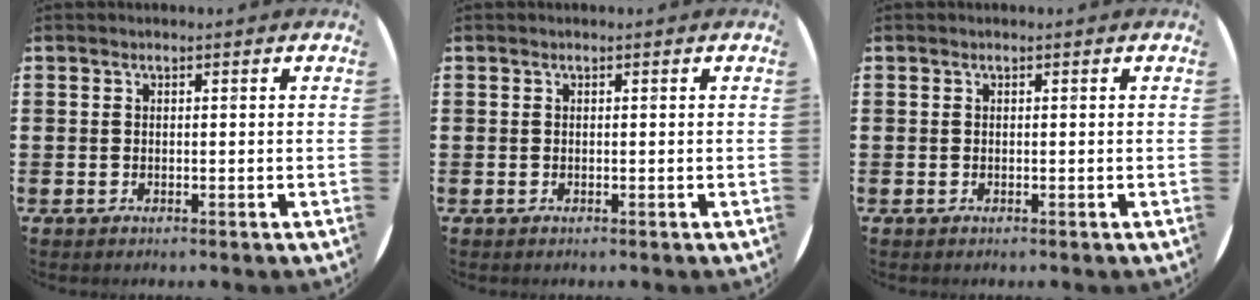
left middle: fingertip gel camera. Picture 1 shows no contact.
{"total": 0.0}
{"total": 0.0}